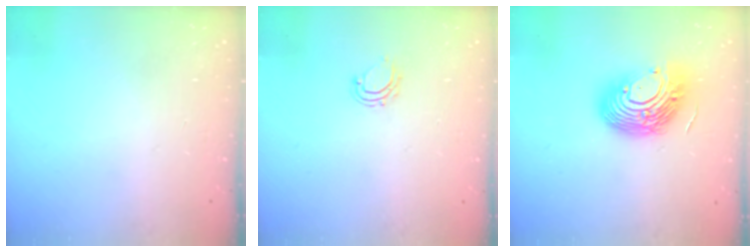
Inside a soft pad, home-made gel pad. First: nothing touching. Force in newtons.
{"total": 4.5, "press": 4.4, "slide": 0.6}
{"total": 15.1, "press": 14.8, "slide": 2.7}